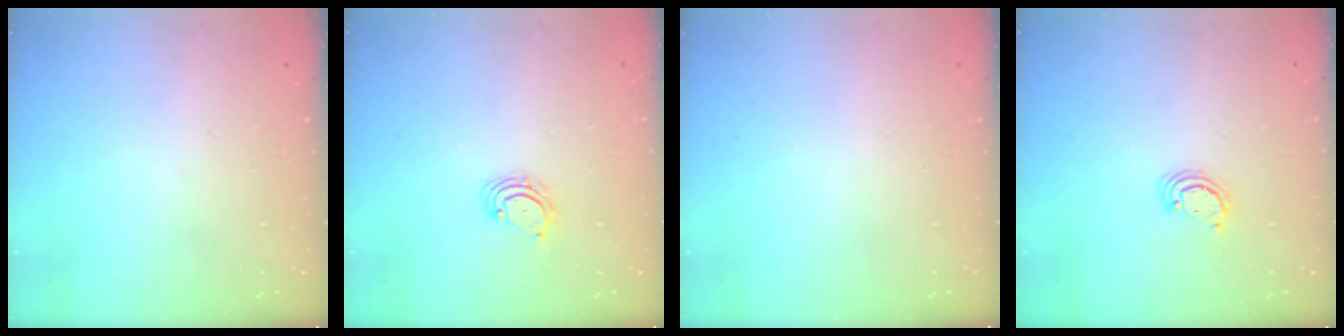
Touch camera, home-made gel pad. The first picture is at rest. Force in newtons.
{"total": 4.2, "press": 4.2, "slide": 0.5}
{"total": 0.0}
{"total": 2.6, "press": 2.5, "slide": 0.2}